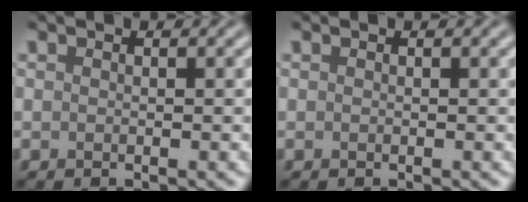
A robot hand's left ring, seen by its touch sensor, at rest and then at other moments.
{"total": 0.0}